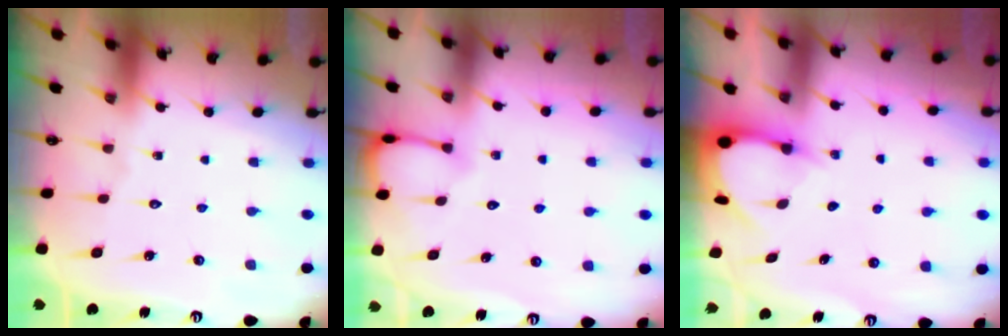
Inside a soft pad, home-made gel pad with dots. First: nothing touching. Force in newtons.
{"total": 3.0, "press": 3.0, "slide": 0.3}
{"total": 3.3, "press": 3.3, "slide": 0.4}